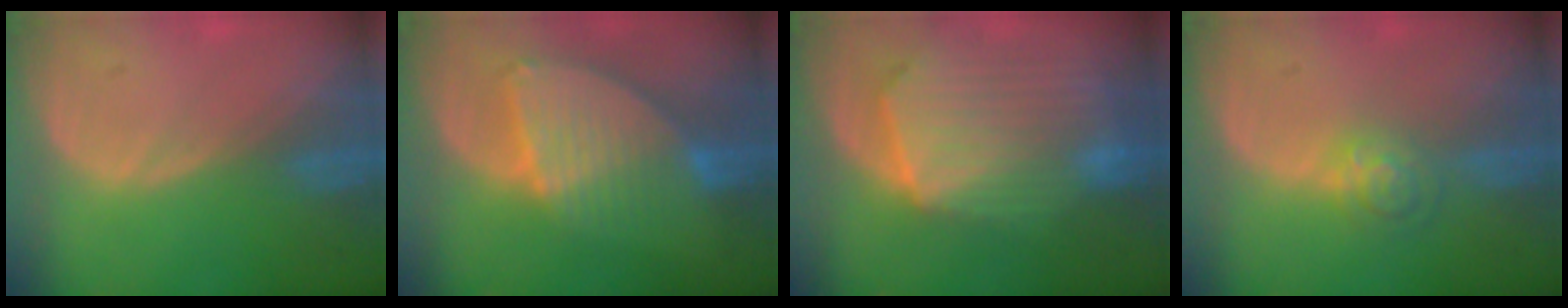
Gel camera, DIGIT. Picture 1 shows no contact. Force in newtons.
{"total": 8.4, "press": 7.3, "slide": 4.1}
{"total": 10.8, "press": 9.5, "slide": 5.2}
{"total": 4.1, "press": 3.7, "slide": 1.7}